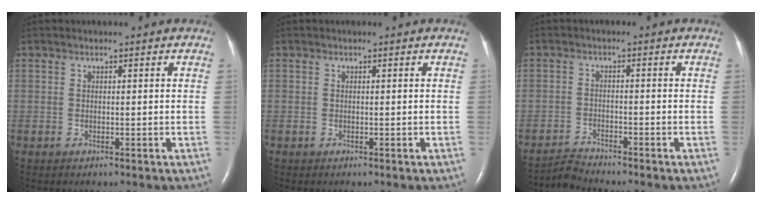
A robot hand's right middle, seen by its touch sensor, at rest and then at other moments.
{"total": 0.0}
{"total": 2.7, "force": [-2.6, -0.7, -0.5], "torque": [0.010, -0.021, -0.049]}